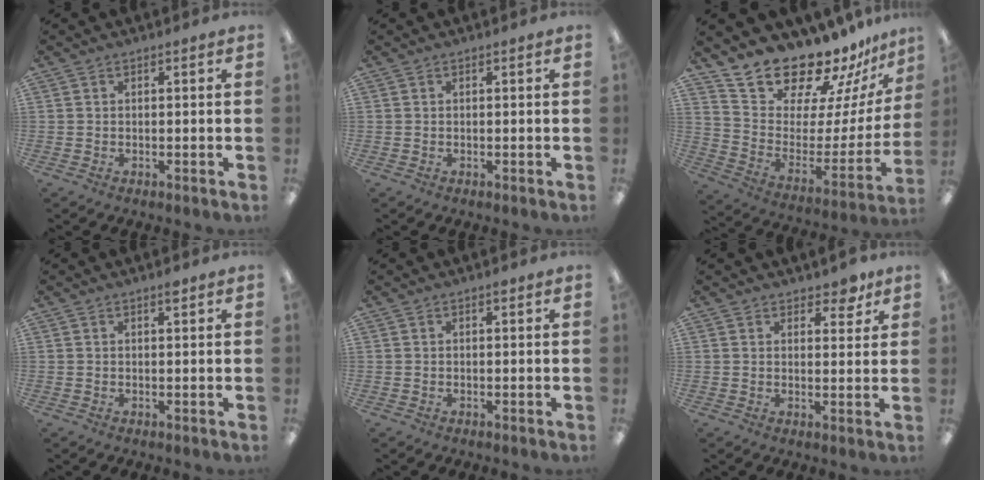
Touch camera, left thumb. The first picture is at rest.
{"total": 0.0}
{"total": 18.4, "force": [17.3, 5.2, 3.4], "torque": [-0.060, -0.159, 0.309]}
{"total": 1.2, "force": [0.9, 0.2, 0.8], "torque": [-0.009, -0.002, 0.013]}
{"total": 0.6, "force": [0.4, 0.2, 0.3], "torque": [-0.007, 0.004, 0.007]}
{"total": 4.3, "force": [3.4, 2.2, 1.5], "torque": [-0.004, -0.016, 0.057]}